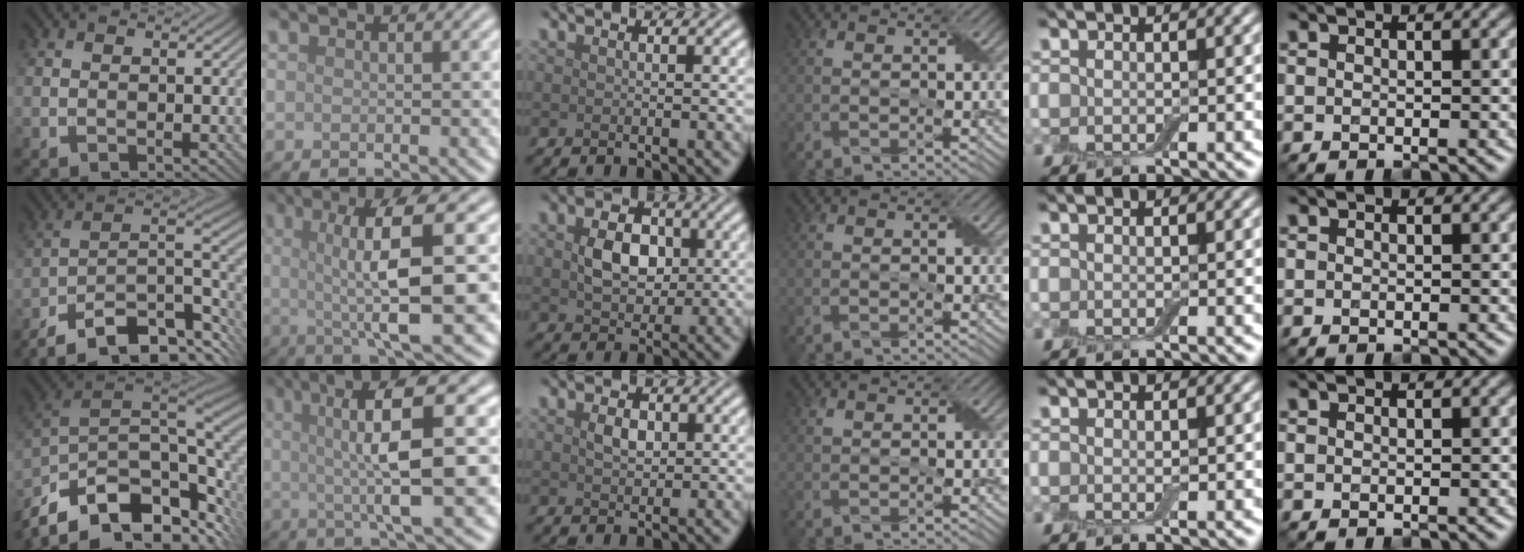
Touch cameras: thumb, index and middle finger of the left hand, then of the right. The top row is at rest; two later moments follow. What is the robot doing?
{"motion": "wrap", "object": "adhesive wrap"}